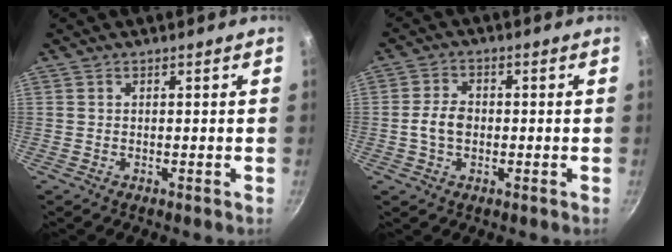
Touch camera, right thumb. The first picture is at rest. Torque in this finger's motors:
{"motor_torque": [1.01, 0.85, 0.74, -0.24, 0.04]}